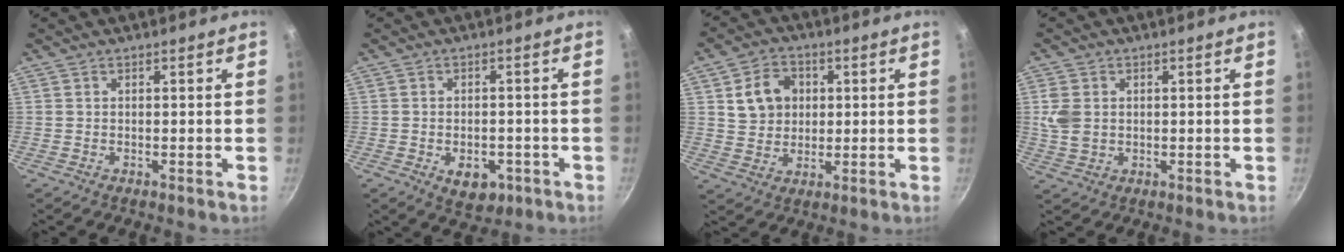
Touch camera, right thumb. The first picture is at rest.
{"total": 6.6, "force": [-2.5, 4.3, 4.4], "torque": [-0.040, 0.008, -0.025]}
{"total": 8.7, "force": [2.0, 7.3, 4.3], "torque": [-0.047, 0.005, 0.034]}
{"total": 5.3, "force": [0.7, 4.1, 3.3], "torque": [-0.061, -0.001, 0.017]}